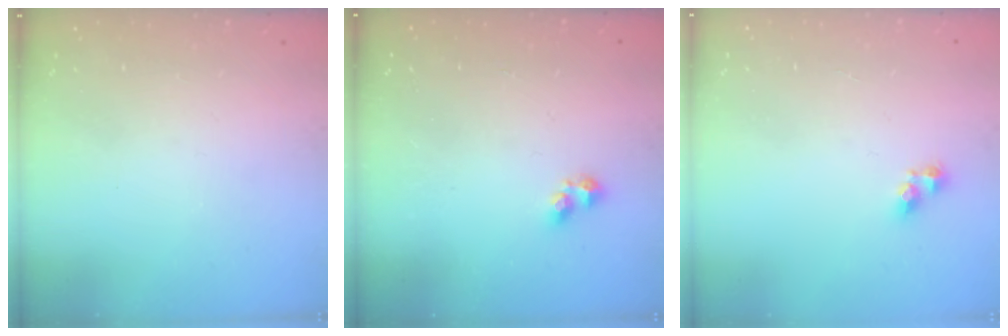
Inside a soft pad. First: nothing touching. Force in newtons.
{"total": 2.8, "press": 2.7, "slide": 0.5}
{"total": 5.0, "press": 4.9, "slide": 0.6}